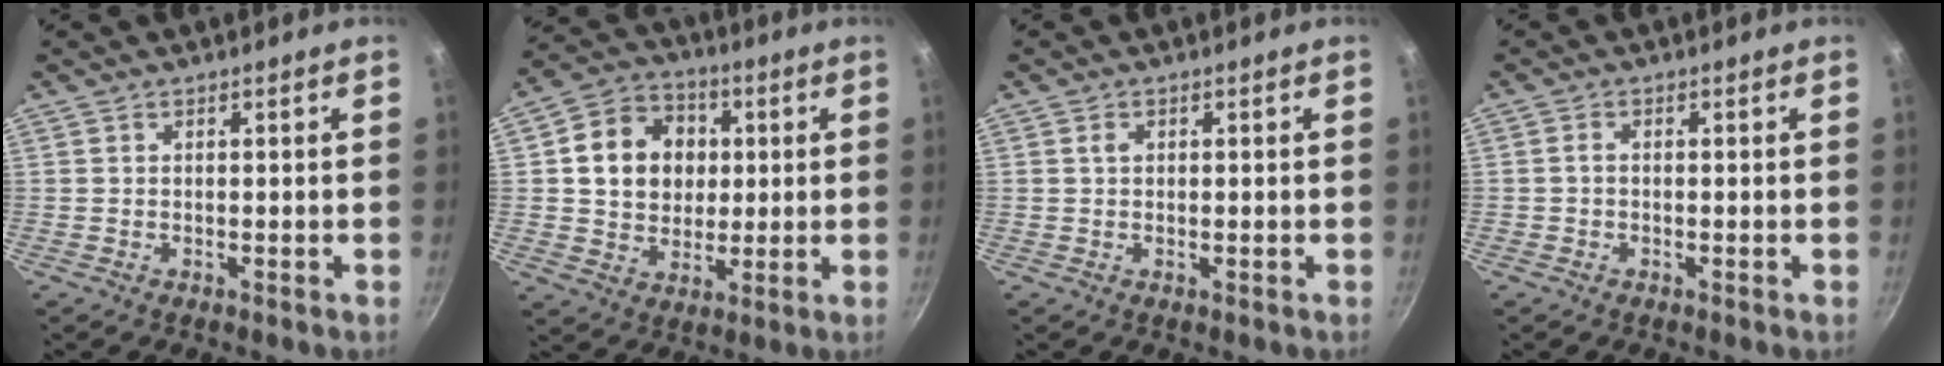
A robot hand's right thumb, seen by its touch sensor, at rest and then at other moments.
{"total": 13.5, "force": [2.2, 11.4, 6.9], "torque": [-0.084, 0.012, 0.033]}
{"total": 1.3, "force": [0.3, 0.9, 0.9], "torque": [-0.013, 0.002, 0.003]}
{"total": 1.0, "force": [-0.2, 0.8, 0.5], "torque": [-0.009, 0.006, -0.005]}